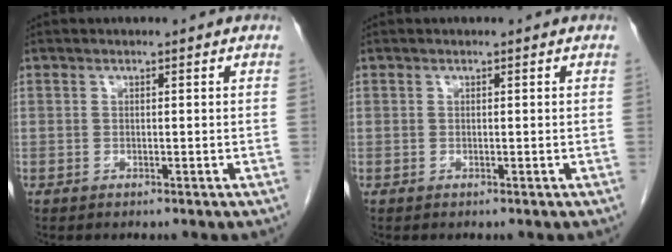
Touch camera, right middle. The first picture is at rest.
{"total": 0.0}